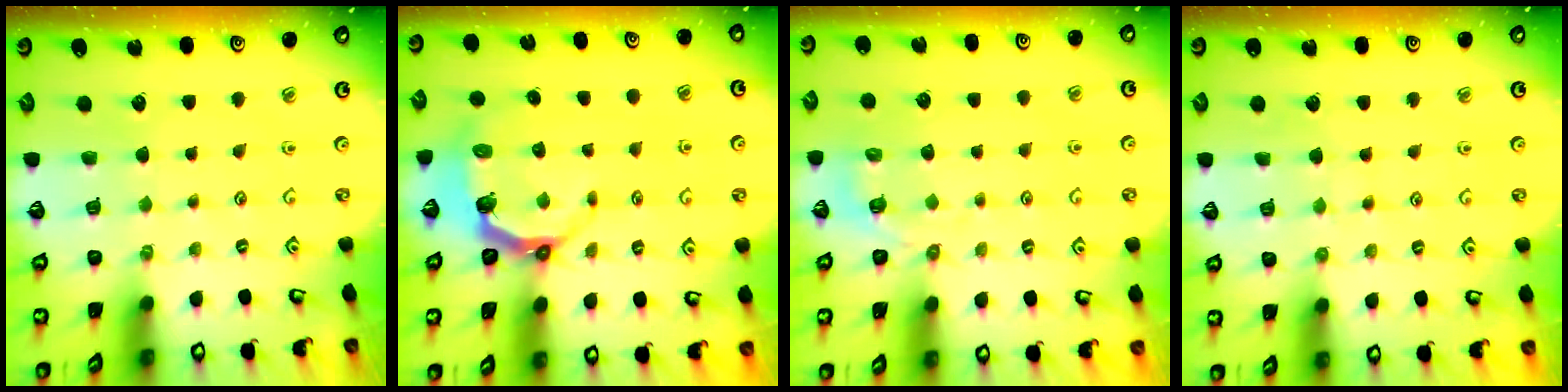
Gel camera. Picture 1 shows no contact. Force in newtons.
{"total": 4.8, "press": 3.3, "slide": 3.4}
{"total": 2.3, "press": 1.4, "slide": 1.8}
{"total": 4.5, "press": 4.5, "slide": 0.4}